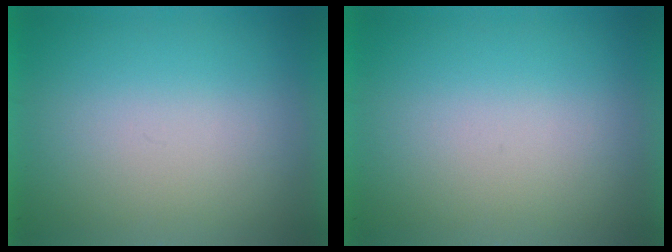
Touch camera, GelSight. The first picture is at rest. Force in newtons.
{"total": 0.0}